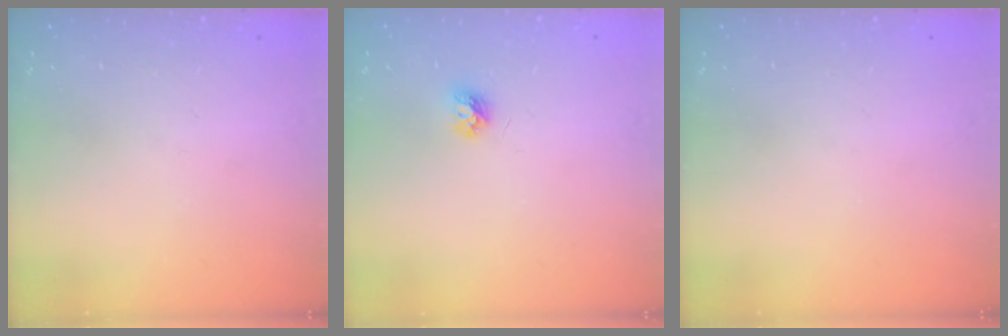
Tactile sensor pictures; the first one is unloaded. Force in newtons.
{"total": 4.2, "press": 4.2, "slide": 0.3}
{"total": 0.0}